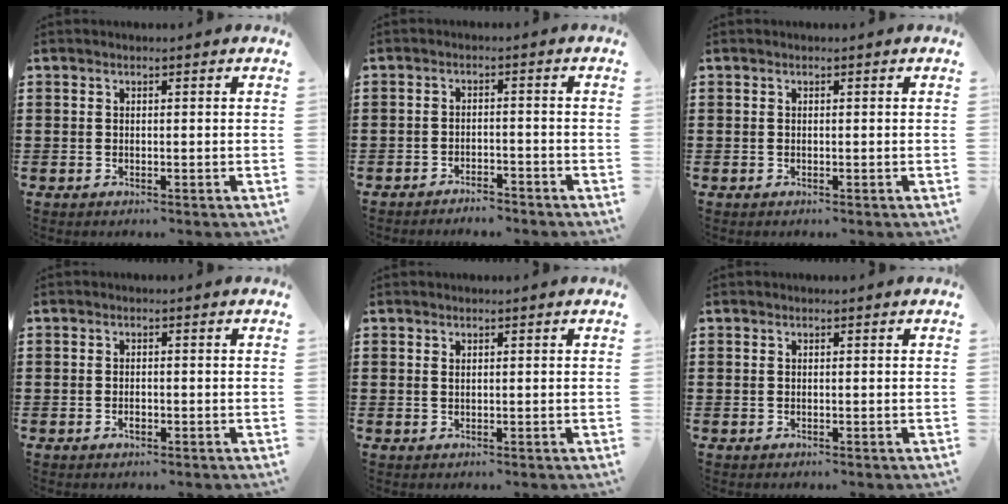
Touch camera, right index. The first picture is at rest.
{"total": 2.5, "force": [-2.5, 0.2, 0.0], "torque": [-0.009, 0.002, -0.054]}
{"total": 0.0}
{"total": 1.2, "force": [-0.6, 0.4, 1.0], "torque": [-0.021, -0.005, -0.011]}
{"total": 0.5, "force": [0.3, 0.2, 0.4], "torque": [-0.009, 0.001, 0.005]}
{"total": 0.0}